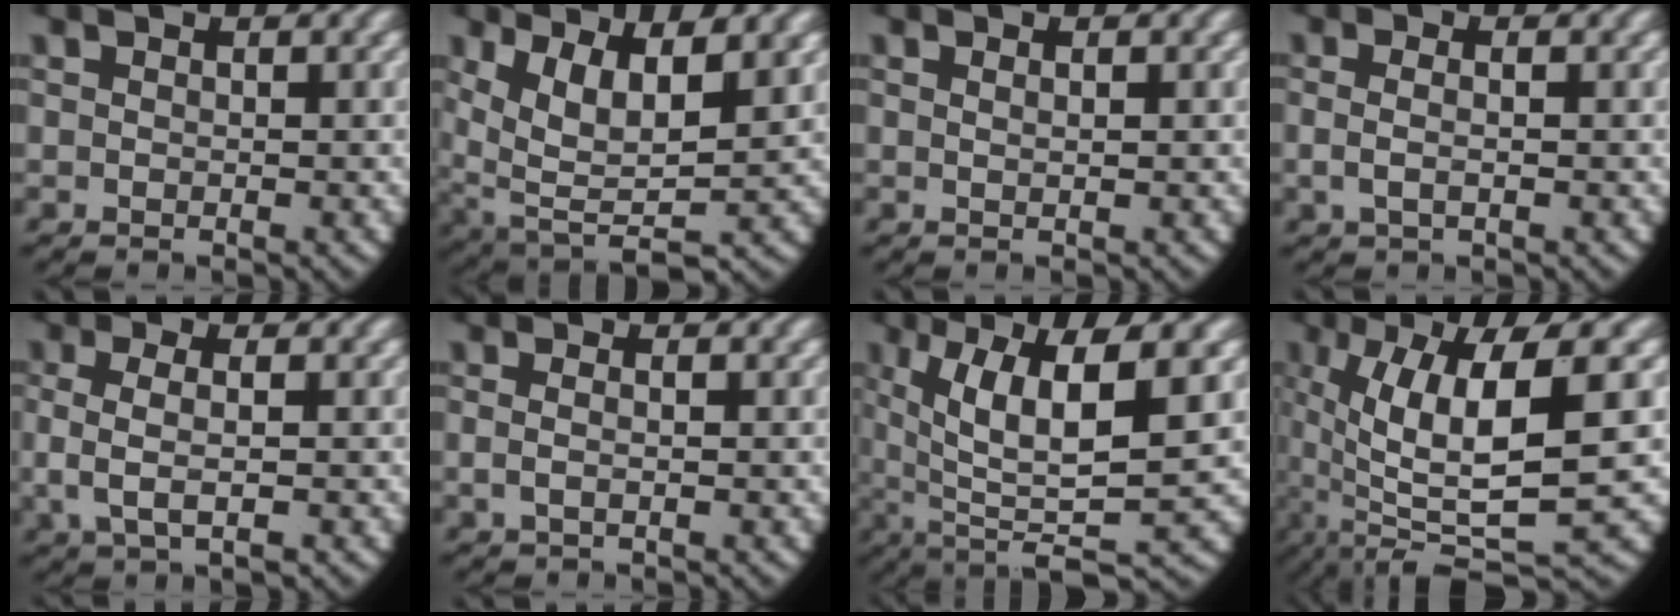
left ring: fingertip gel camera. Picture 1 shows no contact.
{"total": 9.4, "force": [0.0, 6.5, 6.8], "torque": [-0.161, -0.063, 0.031]}
{"total": 0.9, "force": [0.2, -0.4, 0.7], "torque": [-0.015, -0.004, 0.007]}
{"total": 1.7, "force": [-0.4, 0.6, 1.5], "torque": [-0.043, -0.007, 0.000]}
{"total": 4.2, "force": [0.4, 2.2, 3.6], "torque": [-0.081, -0.001, 0.011]}
{"total": 1.2, "force": [-0.4, 0.3, 1.1], "torque": [-0.033, -0.007, -0.001]}
{"total": 10.9, "force": [0.8, 4.9, 9.7], "torque": [-0.162, -0.018, 0.031]}
{"total": 10.9, "force": [-0.3, 4.8, 9.8], "torque": [-0.183, -0.020, 0.018]}